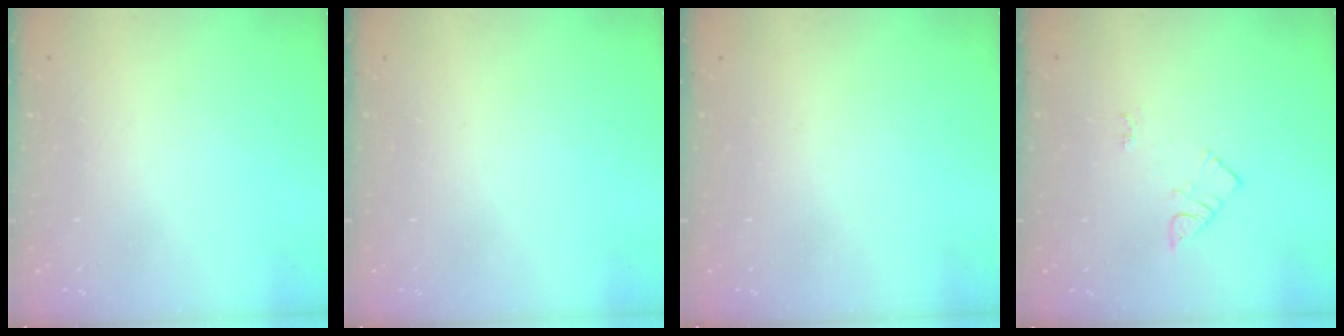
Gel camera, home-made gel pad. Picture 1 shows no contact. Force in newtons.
{"total": 0.0}
{"total": 2.8, "press": 2.8, "slide": 0.4}
{"total": 4.5, "press": 4.5, "slide": 0.6}